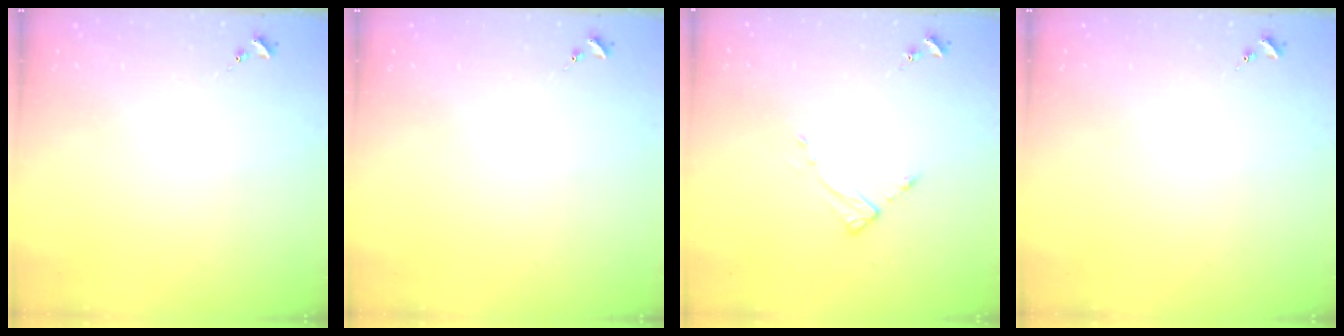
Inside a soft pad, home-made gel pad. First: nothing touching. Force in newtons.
{"total": 0.0}
{"total": 2.6, "press": 2.6, "slide": 0.3}
{"total": 0.0}